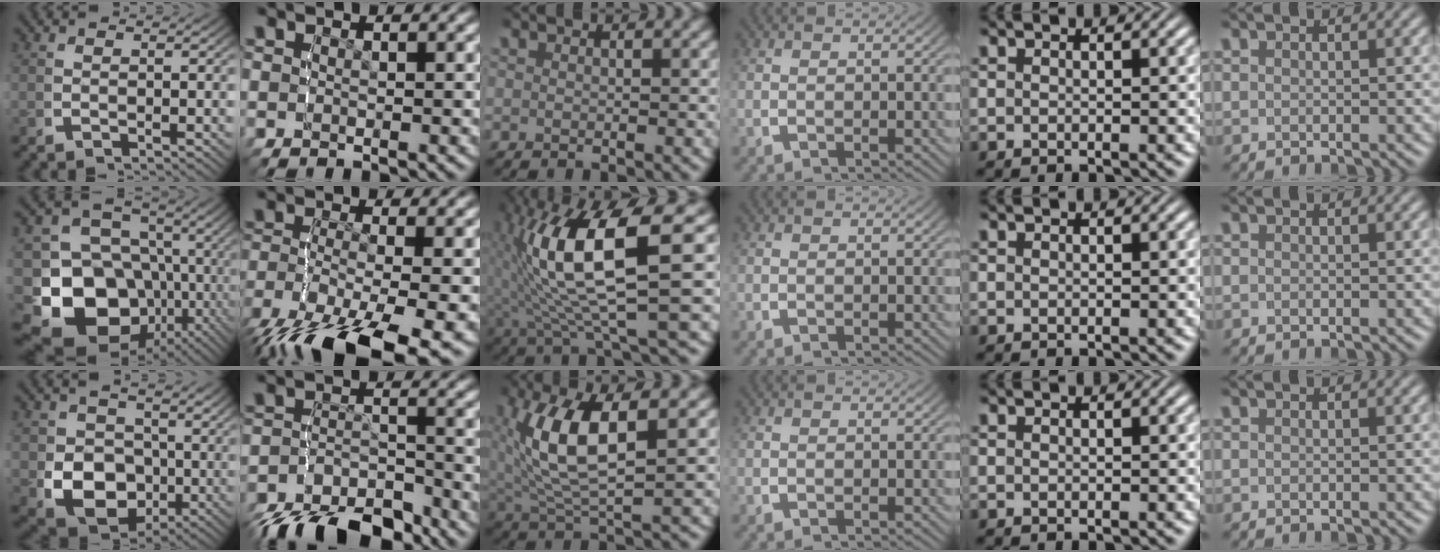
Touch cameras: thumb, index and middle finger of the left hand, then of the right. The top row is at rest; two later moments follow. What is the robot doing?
{"motion": "lift_and_place", "object": "bandage"}